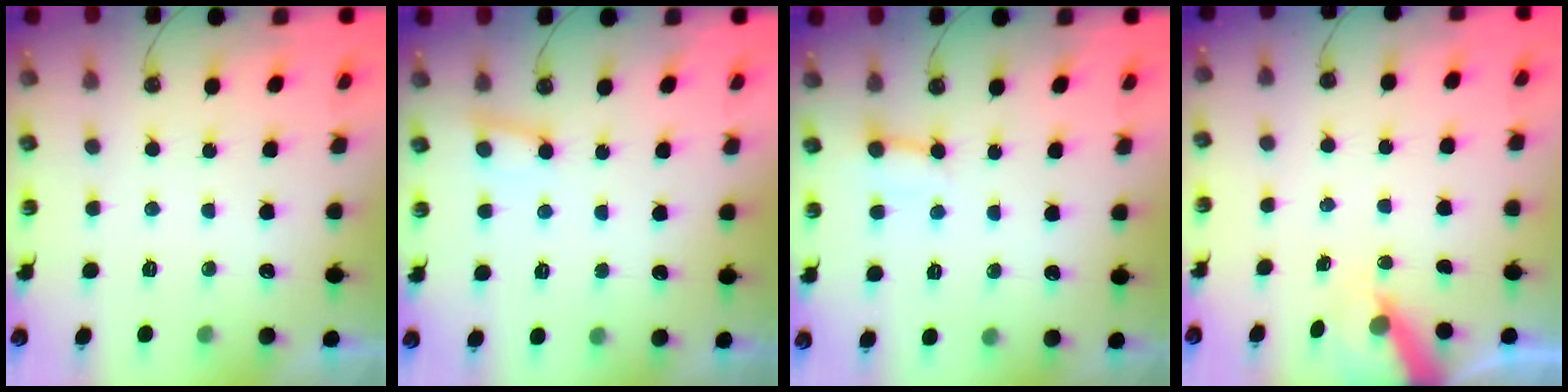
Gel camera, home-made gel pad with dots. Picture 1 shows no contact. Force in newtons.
{"total": 4.3, "press": 4.3, "slide": 0.3}
{"total": 2.9, "press": 2.9, "slide": 0.4}
{"total": 6.7, "press": 6.7, "slide": 0.5}